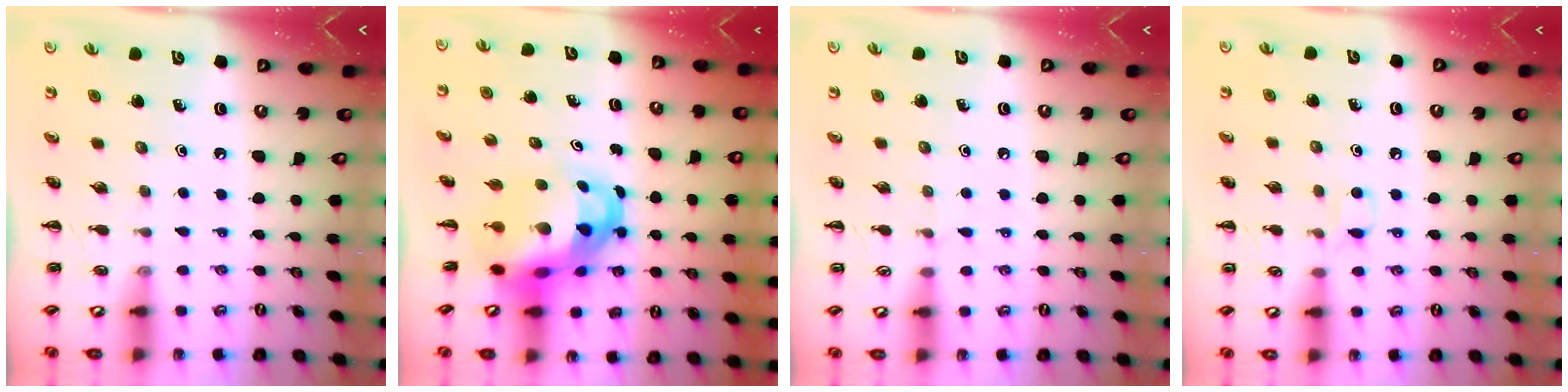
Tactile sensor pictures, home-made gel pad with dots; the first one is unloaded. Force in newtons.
{"total": 8.9, "press": 8.6, "slide": 2.4}
{"total": 2.9, "press": 2.7, "slide": 1.1}
{"total": 4.1, "press": 4.0, "slide": 1.0}